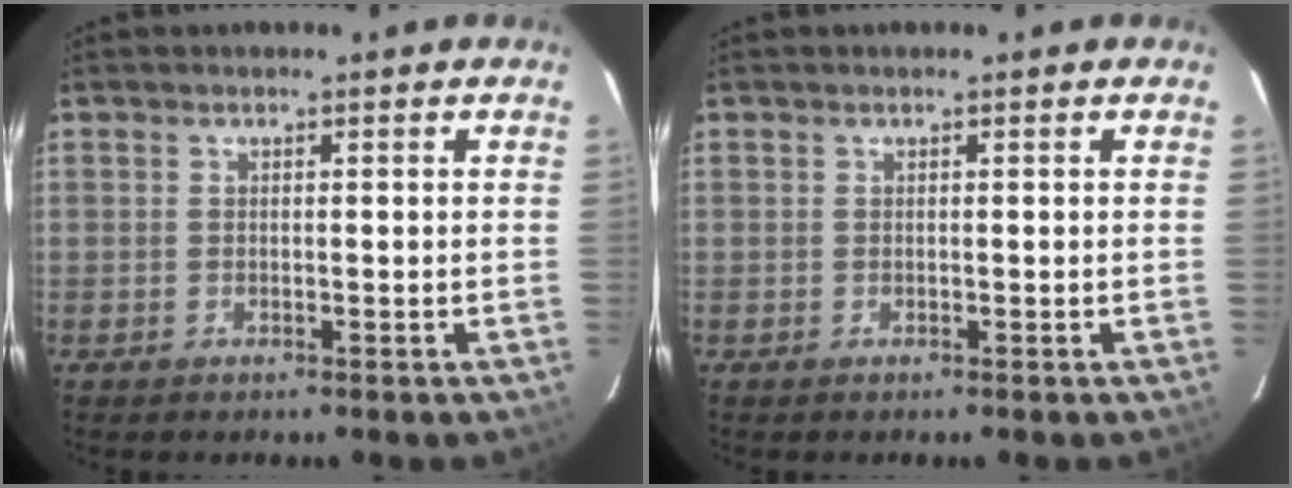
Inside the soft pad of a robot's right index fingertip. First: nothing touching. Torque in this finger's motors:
{"motor_torque": [-0.01, 0.01, 0.01, 0.00]}